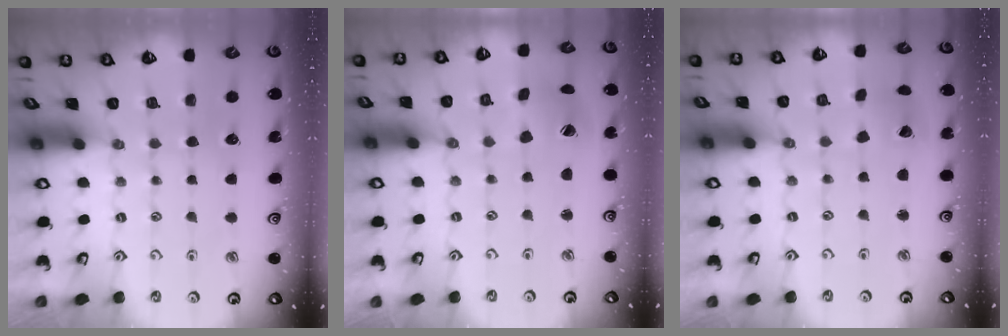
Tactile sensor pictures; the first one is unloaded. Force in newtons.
{"total": 5.5, "press": 5.5, "slide": 0.6}
{"total": 4.9, "press": 4.9, "slide": 0.6}